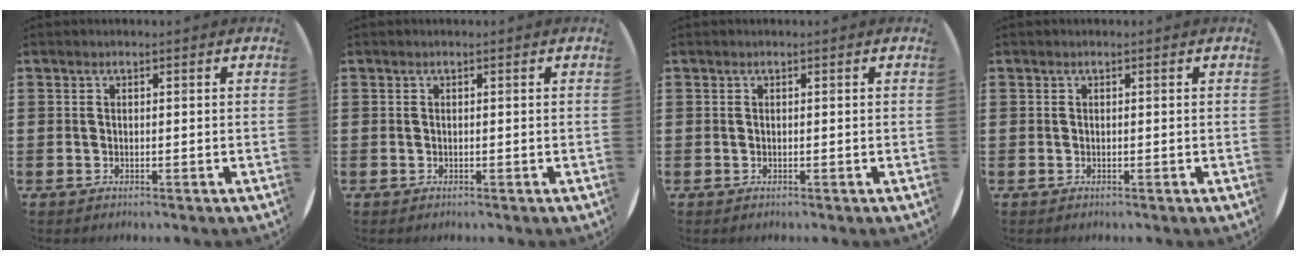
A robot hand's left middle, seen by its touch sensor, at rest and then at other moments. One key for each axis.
{"total": 0.0}
{"total": 0.0}
{"total": 0.0}